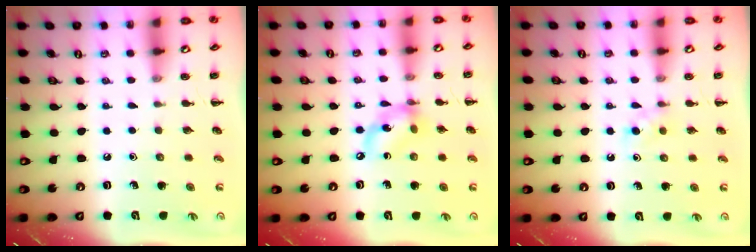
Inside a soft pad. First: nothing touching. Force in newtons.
{"total": 10.2, "press": 10.0, "slide": 2.0}
{"total": 3.6, "press": 3.2, "slide": 1.5}